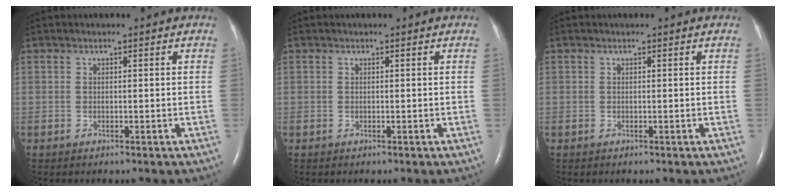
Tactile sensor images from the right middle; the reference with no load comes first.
{"total": 0.0}
{"total": 0.0}